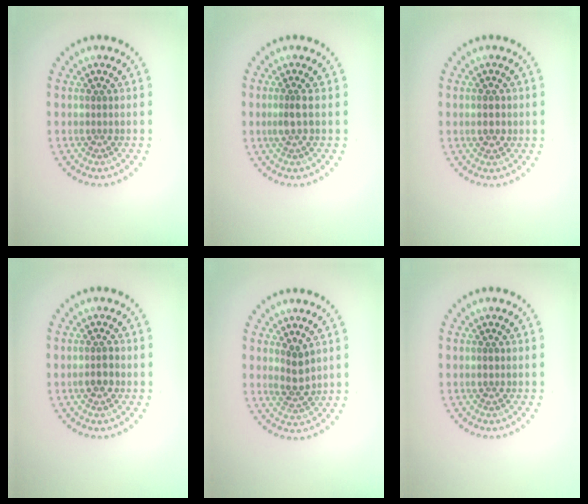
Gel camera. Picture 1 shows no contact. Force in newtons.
{"total": 1.6, "press": 1.3, "slide": 1.0}
{"total": 1.8, "press": 1.8, "slide": 0.1}
{"total": 1.7, "press": 1.6, "slide": 0.3}
{"total": 2.2, "press": 2.0, "slide": 0.9}
{"total": 0.6, "press": 0.6, "slide": 0.1}